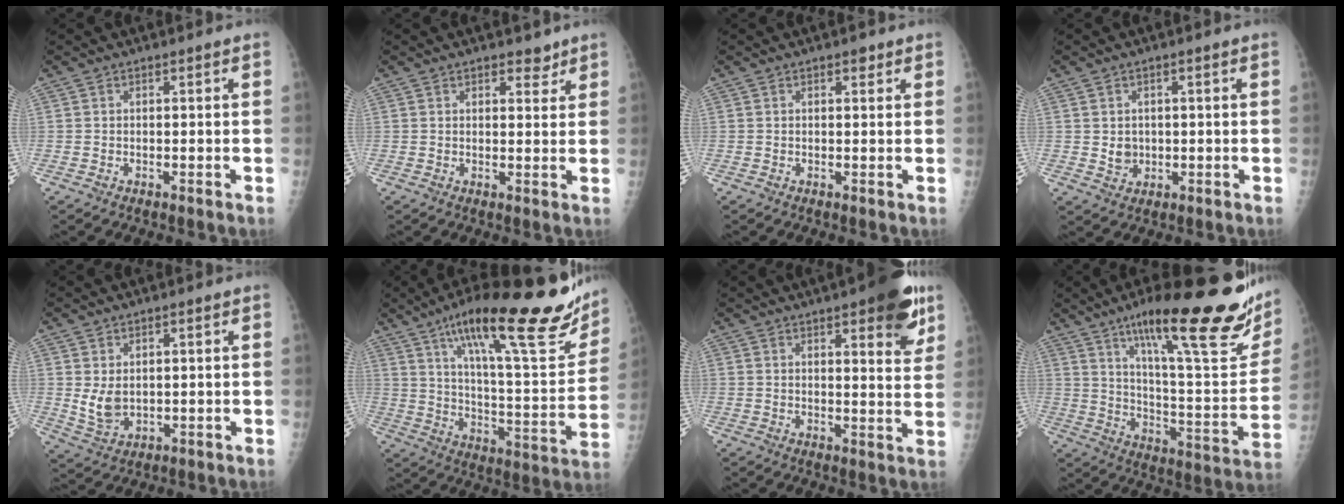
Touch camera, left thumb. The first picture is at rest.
{"total": 3.1, "force": [2.3, 1.6, 1.3], "torque": [0.001, -0.013, 0.031]}
{"total": 1.4, "force": [0.9, 0.7, 0.8], "torque": [-0.005, -0.002, 0.009]}
{"total": 3.1, "force": [0.1, 2.7, 1.5], "torque": [-0.011, -0.001, 0.010]}
{"total": 5.0, "force": [1.0, 3.3, 3.6], "torque": [-0.058, -0.015, 0.030]}
{"total": 29.2, "force": [18.1, 6.6, 21.9], "torque": [-0.300, -0.052, 0.278]}
{"total": 12.6, "force": [7.1, 3.6, 9.7], "torque": [-0.093, -0.031, 0.088]}
{"total": 30.0, "force": [17.5, 6.3, 23.5], "torque": [-0.307, -0.056, 0.272]}